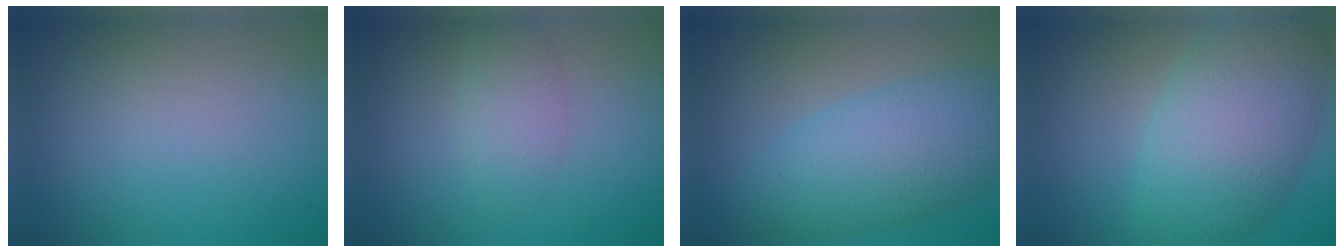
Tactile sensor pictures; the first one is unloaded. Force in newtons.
{"total": 1.2, "press": 1.2, "slide": 0.2}
{"total": 7.1, "press": 7.1, "slide": 0.1}
{"total": 8.5, "press": 8.5, "slide": 0.3}